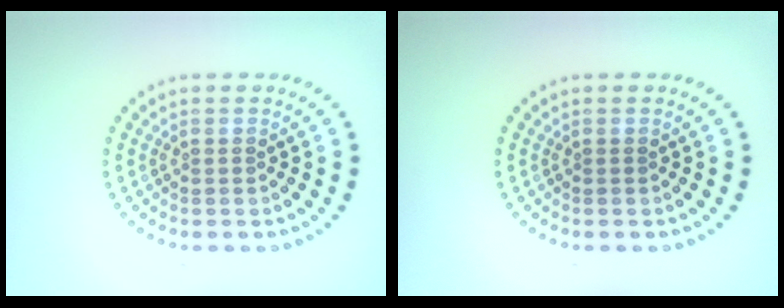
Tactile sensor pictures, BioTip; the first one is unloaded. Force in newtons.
{"total": 0.0}